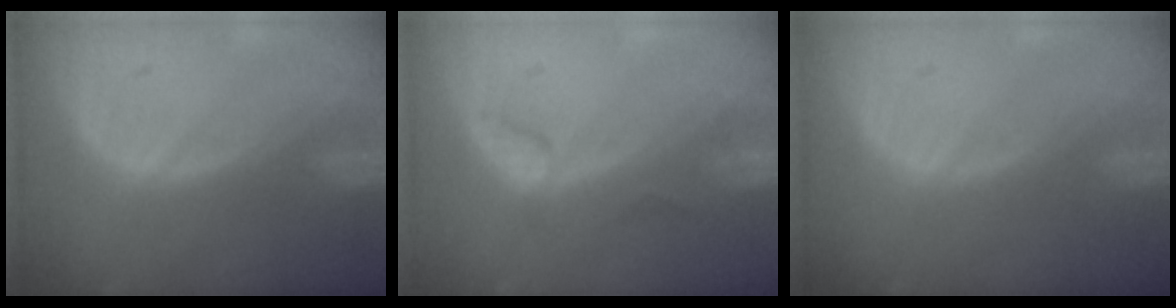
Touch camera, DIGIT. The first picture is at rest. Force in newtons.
{"total": 2.8, "press": 2.7, "slide": 0.4}
{"total": 0.0}